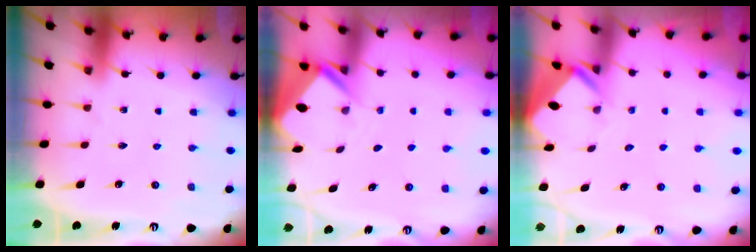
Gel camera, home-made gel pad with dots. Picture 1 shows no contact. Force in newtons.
{"total": 2.3, "press": 2.3, "slide": 0.1}
{"total": 2.8, "press": 2.8, "slide": 0.2}